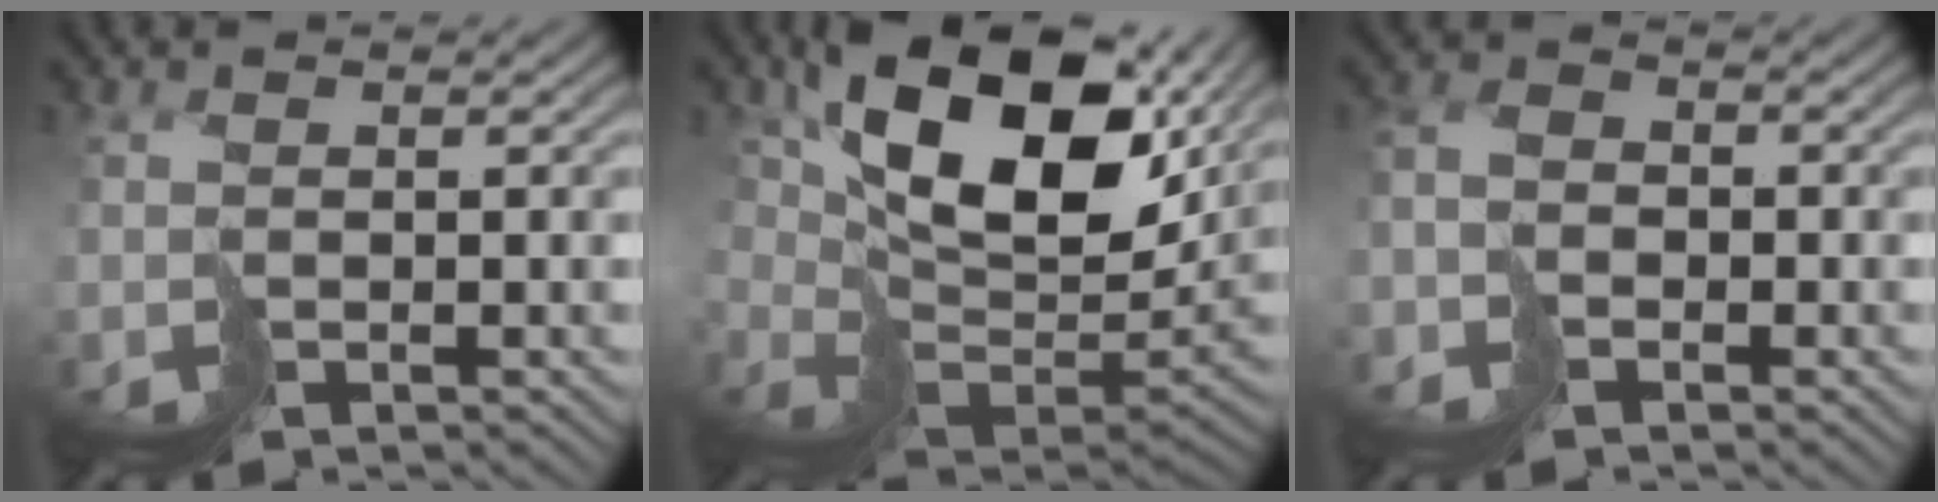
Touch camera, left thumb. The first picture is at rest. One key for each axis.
{"total": 15.9, "fx": 6.1, "fy": 10.1, "fz": 10.6, "tx": -0.190, "ty": -0.008, "tz": 0.117}
{"total": 3.1, "fx": -2.0, "fy": 1.9, "fz": 1.3, "tx": -0.030, "ty": -0.005, "tz": -0.043}